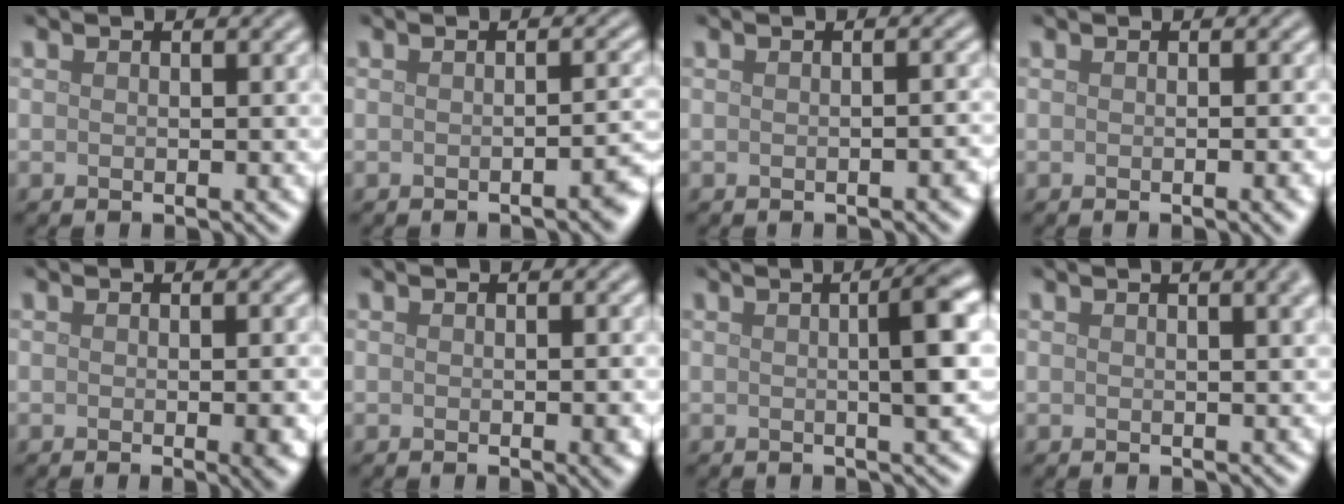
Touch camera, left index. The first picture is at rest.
{"total": 1.9, "force": [-1.1, 0.4, 1.5], "torque": [-0.015, 0.002, -0.015]}
{"total": 1.0, "force": [-0.6, 0.2, 0.8], "torque": [-0.011, 0.000, -0.006]}
{"total": 1.7, "force": [-0.5, 0.4, 1.6], "torque": [-0.015, -0.002, -0.007]}
{"total": 2.8, "force": [-0.5, 0.7, 2.7], "torque": [-0.030, -0.004, -0.006]}
{"total": 1.7, "force": [-0.3, 0.3, 1.6], "torque": [-0.019, -0.002, -0.003]}
{"total": 4.5, "force": [0.4, 0.8, 4.4], "torque": [-0.056, 0.011, 0.003]}
{"total": 4.4, "force": [2.0, 1.9, 3.5], "torque": [-0.020, 0.019, 0.005]}